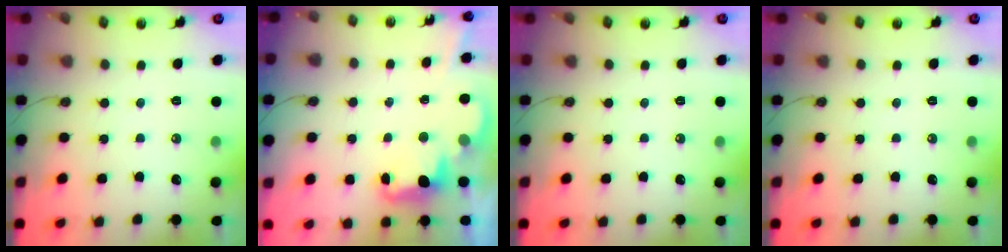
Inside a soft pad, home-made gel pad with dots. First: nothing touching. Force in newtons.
{"total": 2.5, "press": 2.5, "slide": 0.5}
{"total": 0.0}
{"total": 0.0}